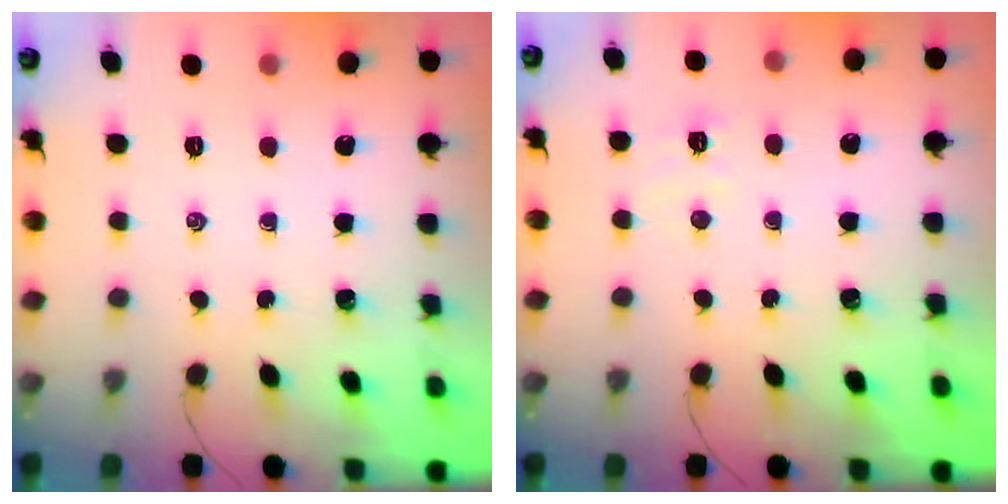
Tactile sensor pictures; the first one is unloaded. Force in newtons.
{"total": 3.8, "press": 3.6, "slide": 1.1}